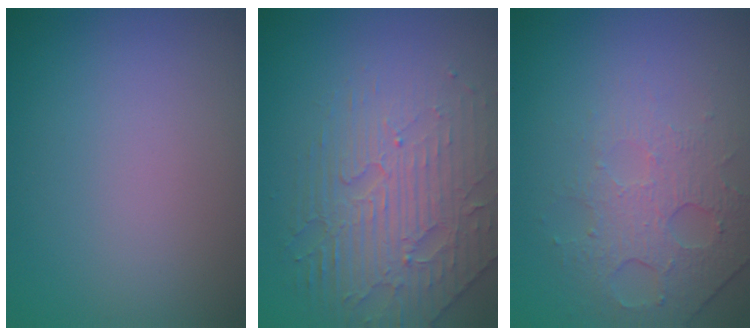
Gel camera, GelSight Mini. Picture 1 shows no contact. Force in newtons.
{"total": 4.6, "press": 4.2, "slide": 1.9}
{"total": 4.6, "press": 3.0, "slide": 3.5}